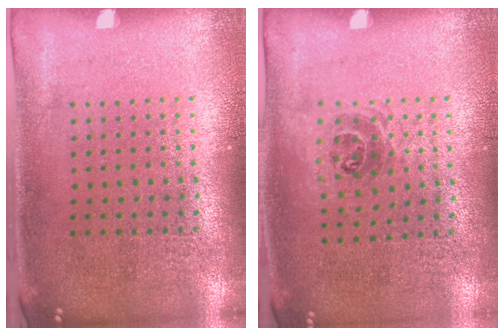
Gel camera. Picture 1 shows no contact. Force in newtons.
{"total": 1.0, "press": 0.7, "slide": 0.6}